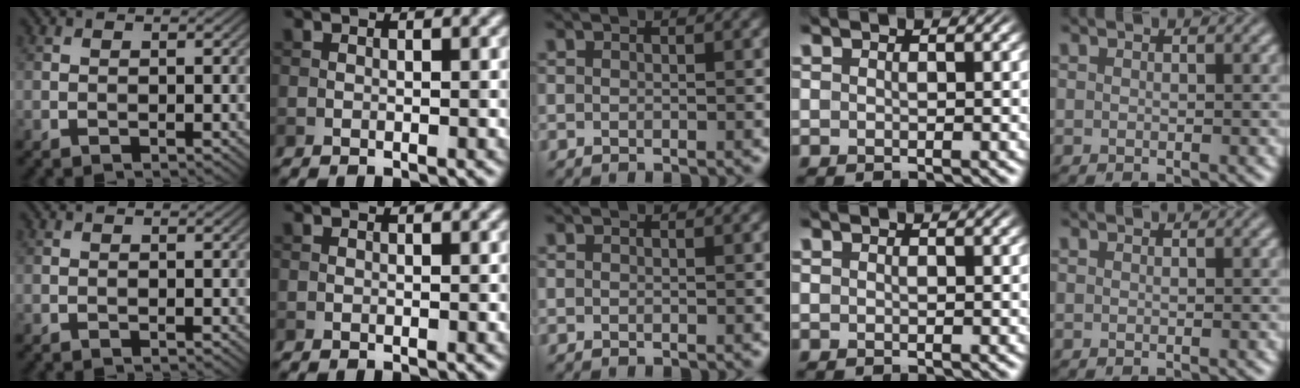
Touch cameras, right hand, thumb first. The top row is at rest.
{}